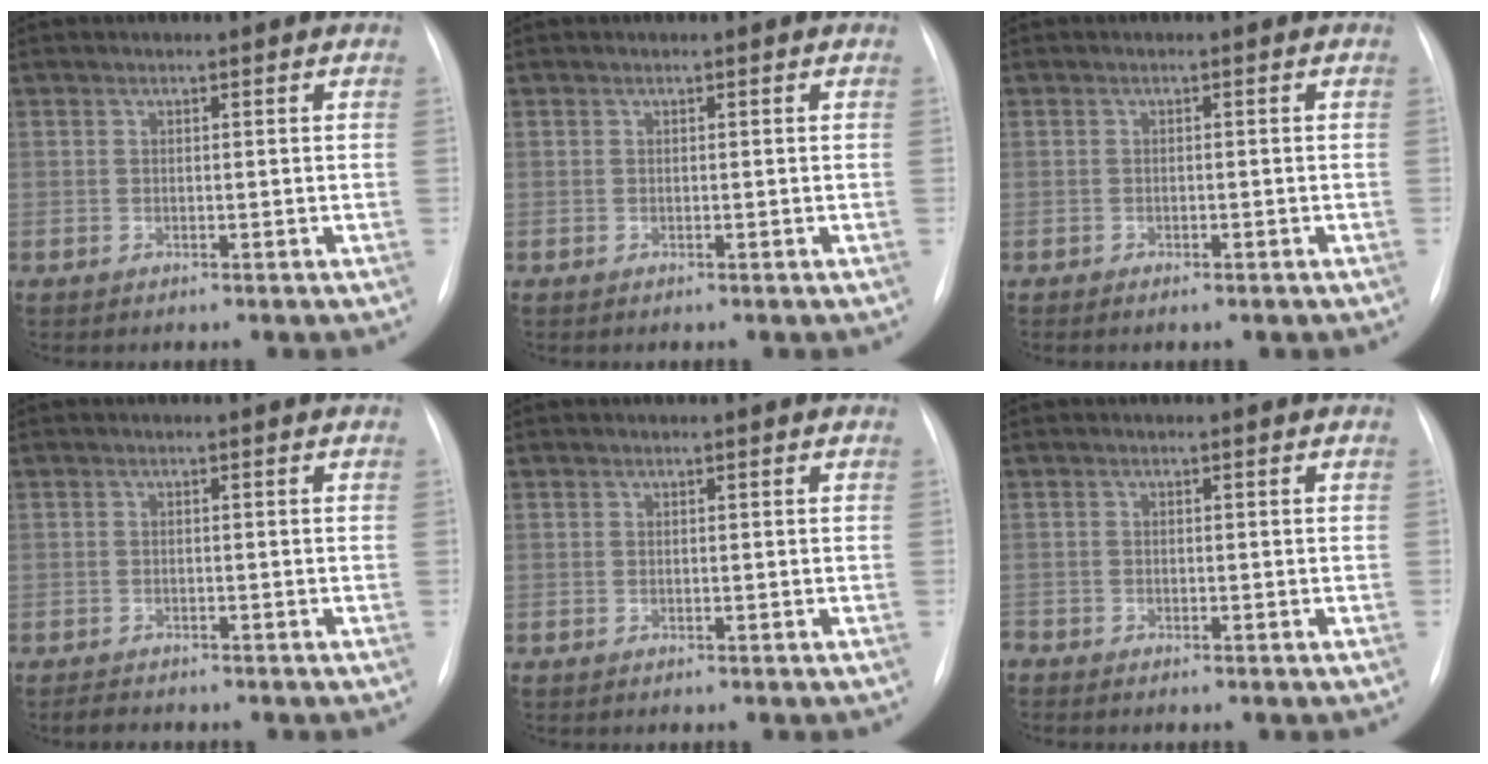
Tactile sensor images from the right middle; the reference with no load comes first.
{"total": 0.0}
{"total": 1.0, "force": [-0.7, 0.4, 0.7], "torque": [-0.013, -0.001, -0.005]}
{"total": 1.5, "force": [-1.4, 0.5, 0.3], "torque": [-0.010, -0.005, -0.020]}
{"total": 0.0}
{"total": 0.8, "force": [-0.8, 0.1, -0.1], "torque": [0.007, 0.000, -0.015]}